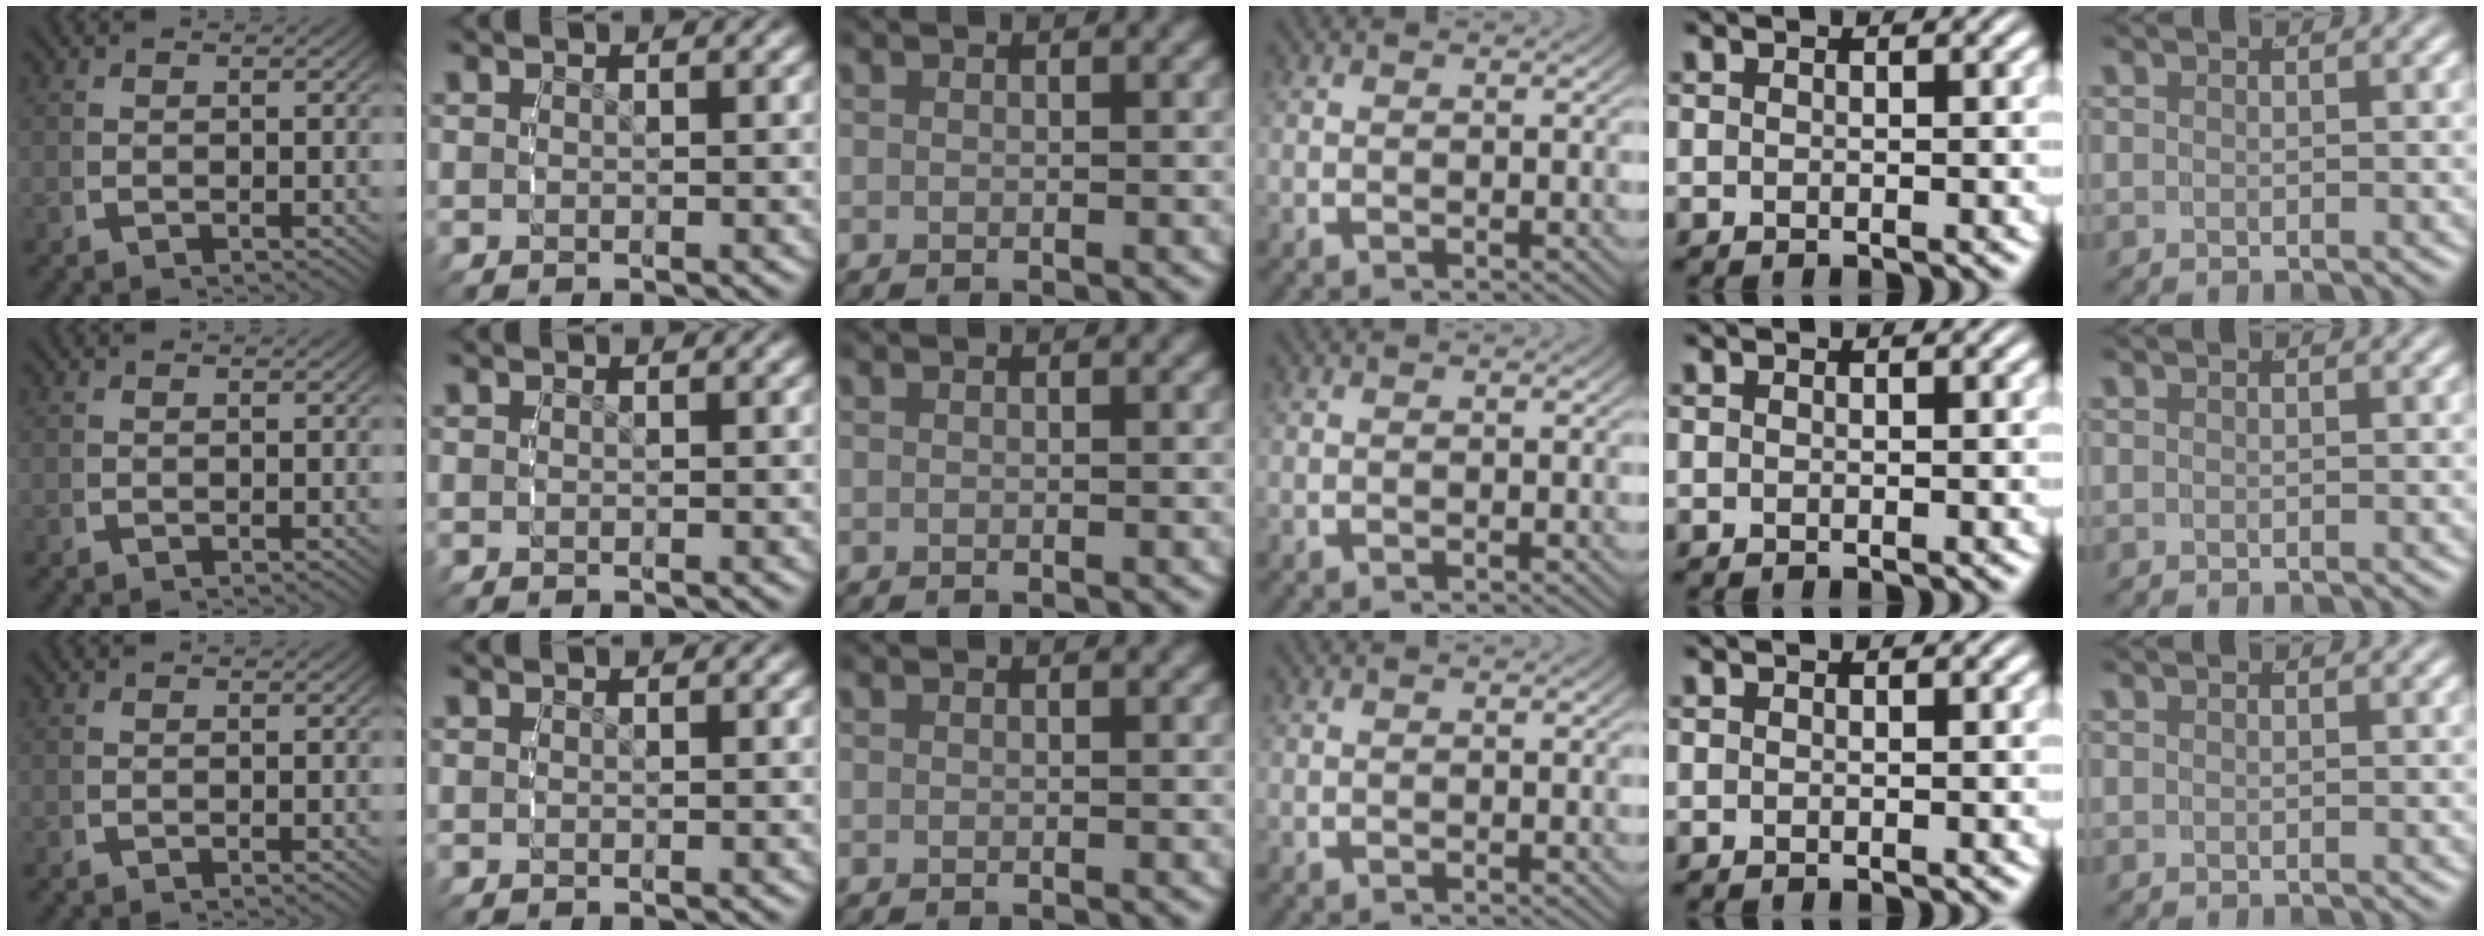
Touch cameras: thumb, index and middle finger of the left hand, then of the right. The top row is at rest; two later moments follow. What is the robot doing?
{"motion": "reach", "object": "plastic wrap"}